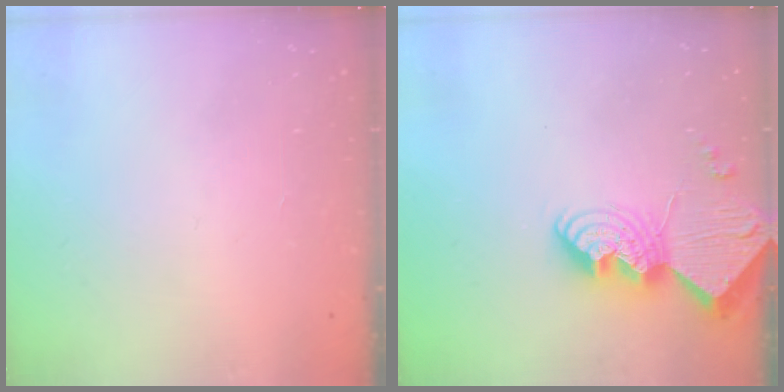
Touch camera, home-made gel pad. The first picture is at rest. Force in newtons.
{"total": 12.9, "press": 12.9, "slide": 0.8}